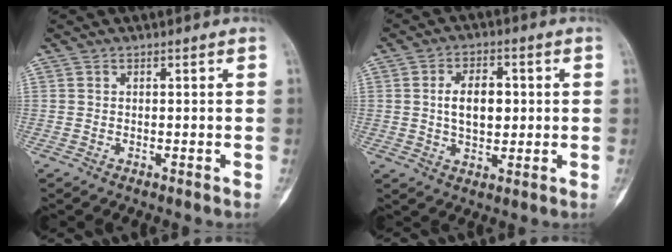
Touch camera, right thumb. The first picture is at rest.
{"total": 7.9, "force": [0.7, 4.8, 6.2], "torque": [-0.085, 0.004, 0.012]}